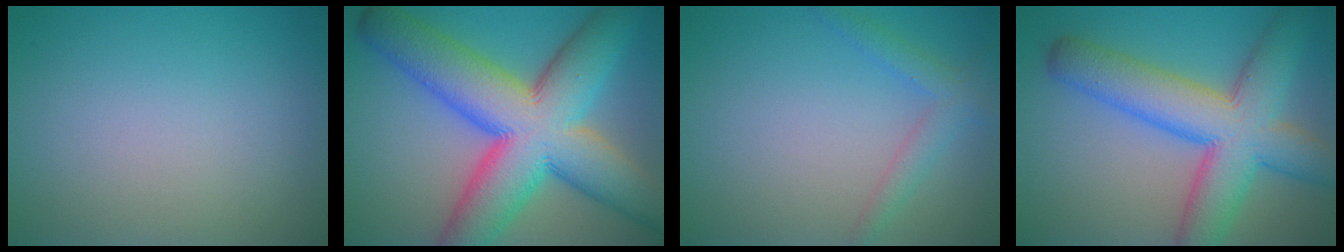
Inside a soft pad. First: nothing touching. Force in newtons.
{"total": 15.5, "press": 15.5, "slide": 0.6}
{"total": 2.3, "press": 2.3, "slide": 0.2}
{"total": 9.9, "press": 9.9, "slide": 0.4}